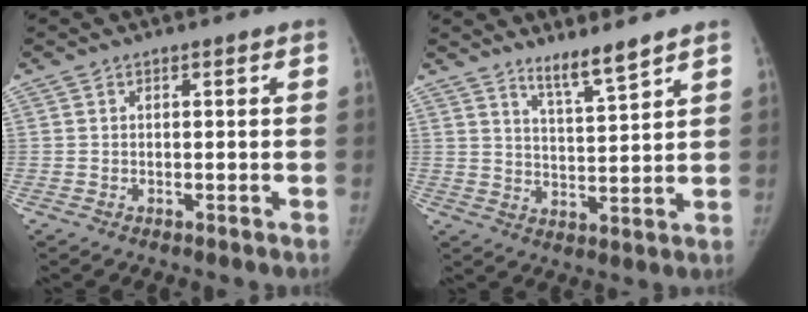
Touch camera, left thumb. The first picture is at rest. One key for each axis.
{"total": 5.8, "fx": 4.9, "fy": 0.1, "fz": 3.2, "tx": -0.051, "ty": -0.047, "tz": 0.090}